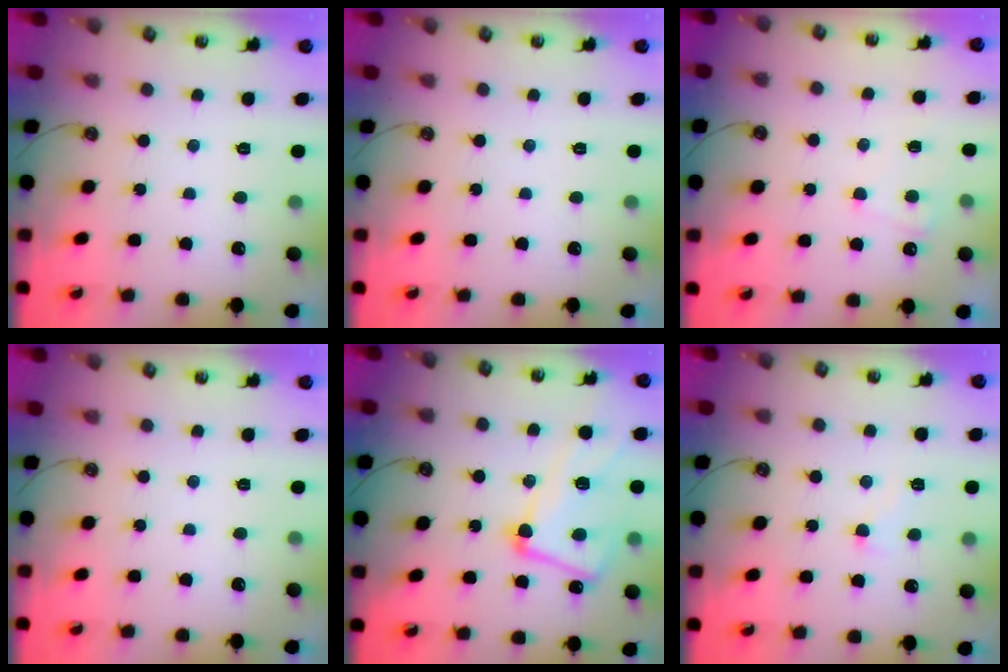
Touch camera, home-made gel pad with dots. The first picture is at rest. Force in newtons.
{"total": 0.0}
{"total": 2.1, "press": 2.0, "slide": 0.5}
{"total": 0.0}
{"total": 10.8, "press": 10.6, "slide": 1.8}
{"total": 3.3, "press": 3.2, "slide": 0.6}